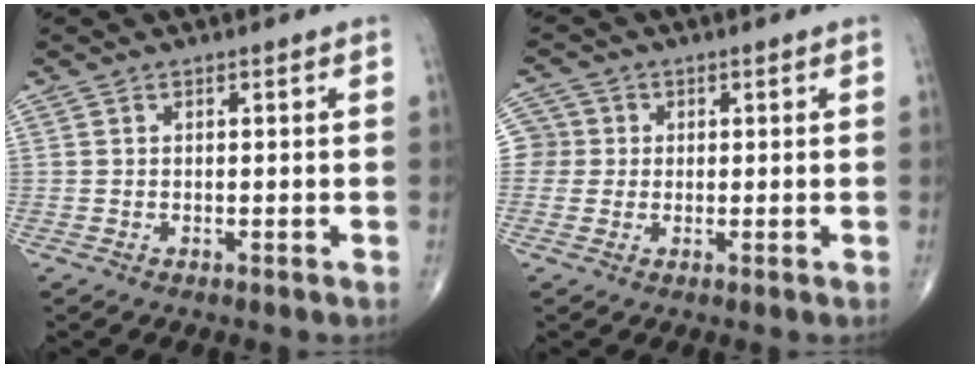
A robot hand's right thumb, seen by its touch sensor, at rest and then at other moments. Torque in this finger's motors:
{"motor_torque": [0.30, 0.04, -0.12, -0.03, -0.01]}